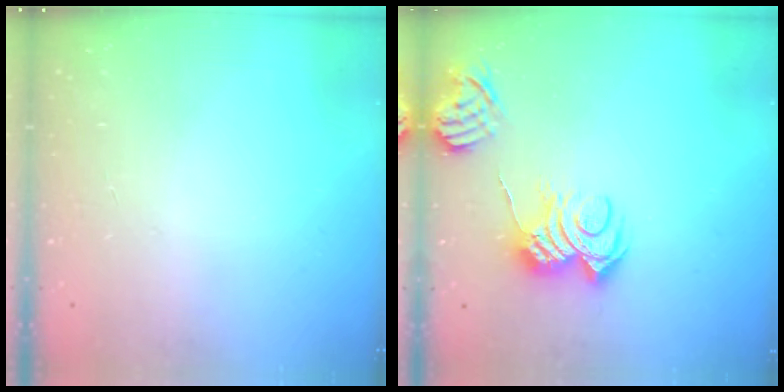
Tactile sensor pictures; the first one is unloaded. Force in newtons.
{"total": 10.9, "press": 10.8, "slide": 1.1}